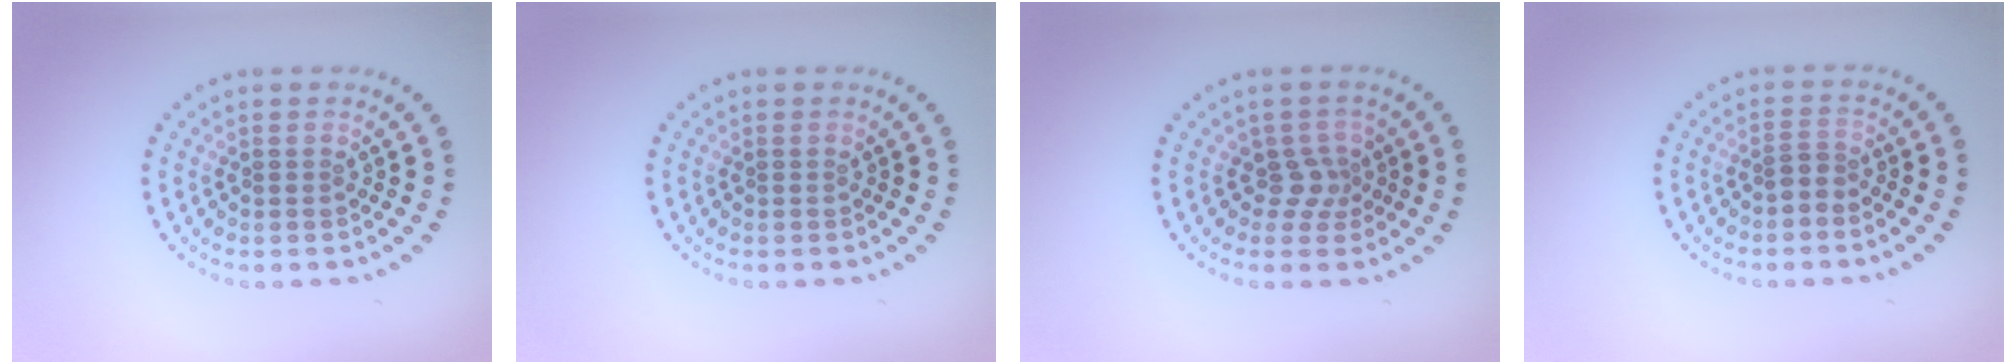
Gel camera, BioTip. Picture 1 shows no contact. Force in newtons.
{"total": 0.0}
{"total": 2.1, "press": 1.4, "slide": 1.5}
{"total": 1.4, "press": 0.9, "slide": 1.1}